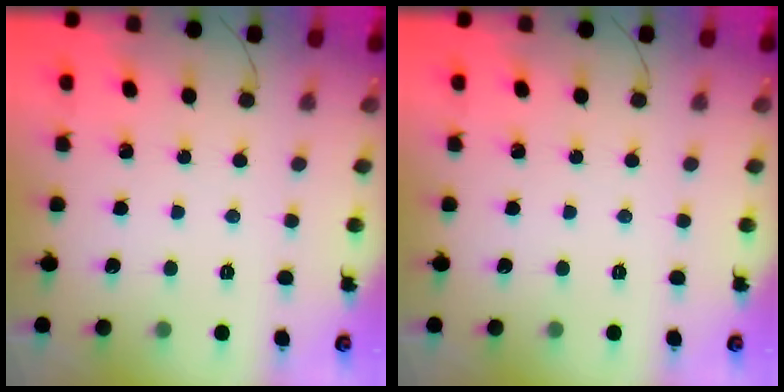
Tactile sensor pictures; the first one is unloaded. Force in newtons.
{"total": 0.0}